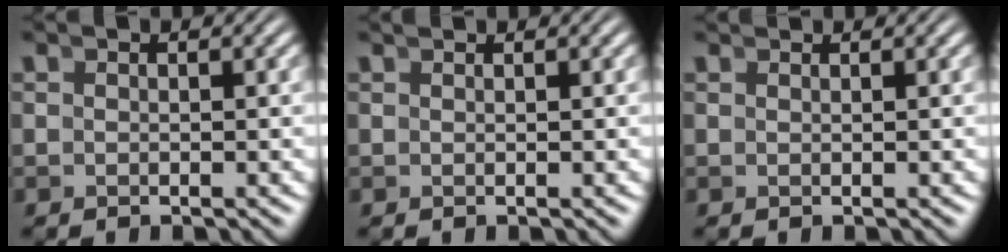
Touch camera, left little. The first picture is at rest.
{"total": 0.0}
{"total": 1.0, "force": [0.8, -0.5, -0.1], "torque": [0.011, -0.002, 0.018]}